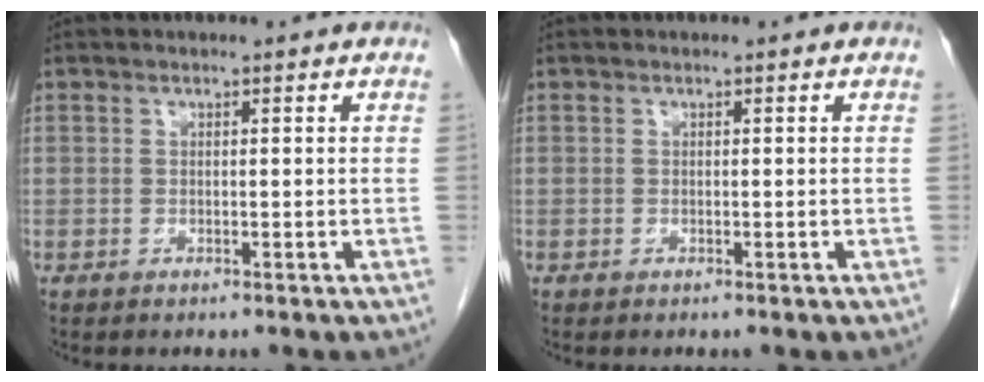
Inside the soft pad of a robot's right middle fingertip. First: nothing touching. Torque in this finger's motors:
{"motor_torque": [0.56, -0.69, 0.29, 0.06]}